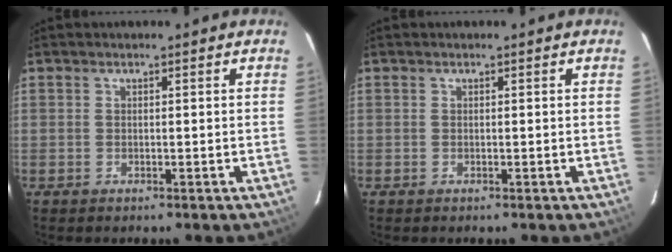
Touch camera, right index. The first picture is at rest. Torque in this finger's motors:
{"motor_torque": [0.00, 0.00, 0.01, 0.00]}